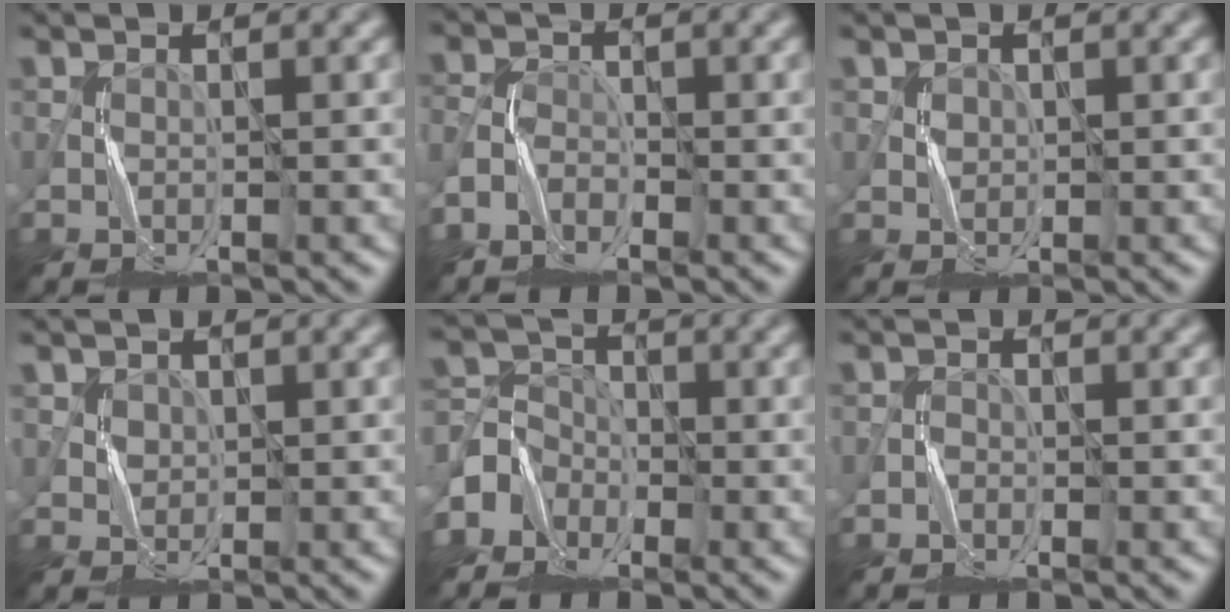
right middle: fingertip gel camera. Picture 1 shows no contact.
{"total": 2.1, "force": [-1.9, 0.8, 0.2], "torque": [-0.009, 0.003, -0.045]}
{"total": 1.3, "force": [0.6, 1.1, 0.1], "torque": [-0.003, 0.003, 0.013]}
{"total": 1.6, "force": [0.9, 1.4, 0.3], "torque": [-0.012, 0.003, 0.023]}
{"total": 3.0, "force": [-2.1, 2.2, 0.0], "torque": [0.011, 0.011, -0.053]}
{"total": 1.1, "force": [-1.0, 0.6, -0.1], "torque": [0.008, 0.005, -0.020]}